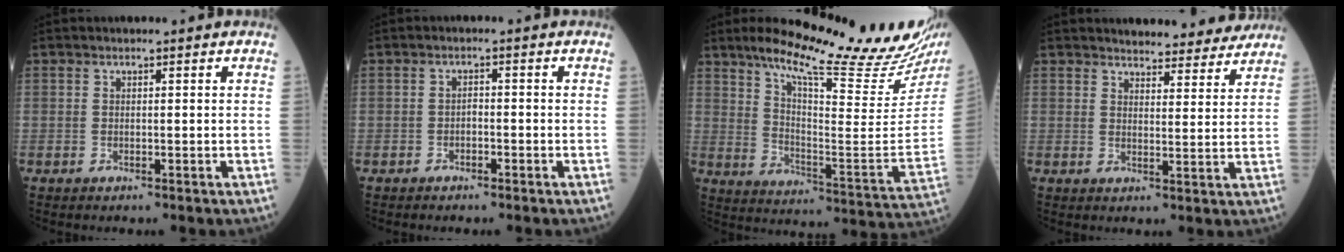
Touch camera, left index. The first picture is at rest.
{"total": 1.3, "force": [-0.8, 0.7, 0.7], "torque": [-0.007, 0.004, -0.016]}
{"total": 23.1, "force": [19.5, 1.3, 12.3], "torque": [-0.191, -0.066, 0.270]}
{"total": 10.4, "force": [9.9, 2.1, 2.3], "torque": [-0.014, -0.010, 0.111]}